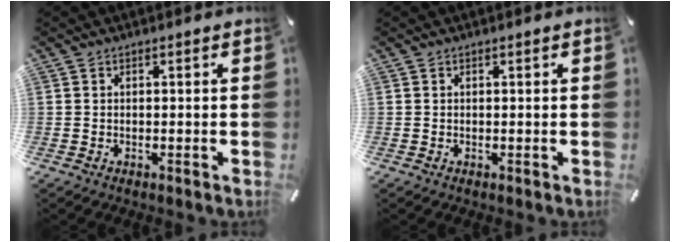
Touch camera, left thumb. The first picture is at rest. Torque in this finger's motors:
{"motor_torque": [0.00, 0.00, 0.00, 0.00, 0.00]}